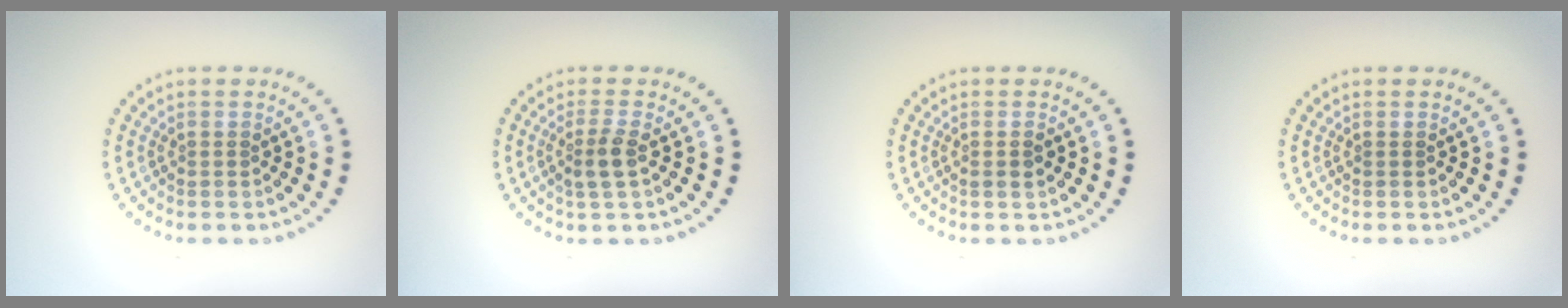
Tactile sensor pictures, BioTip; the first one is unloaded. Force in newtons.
{"total": 2.2, "press": 1.9, "slide": 1.0}
{"total": 1.0, "press": 1.0, "slide": 0.3}
{"total": 0.0}